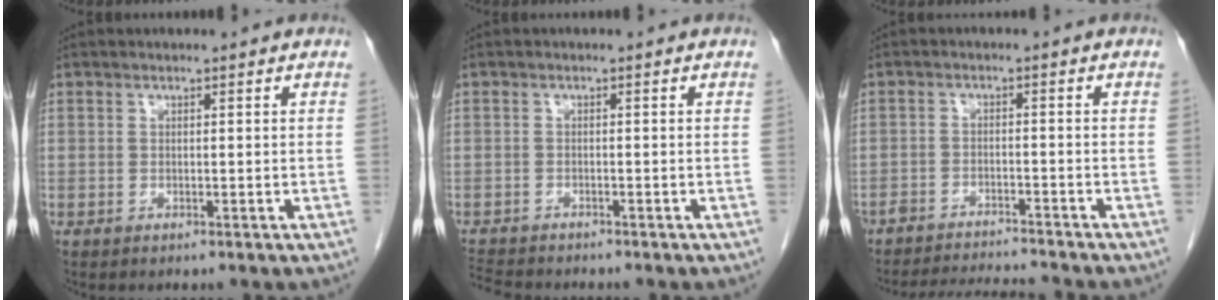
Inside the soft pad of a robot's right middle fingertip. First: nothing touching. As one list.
[{"total": 4.7, "force": [-4.5, 0.6, 1.2], "torque": [-0.026, -0.015, -0.077]}, {"total": 8.4, "force": [-8.2, 0.0, 1.8], "torque": [-0.020, -0.003, -0.130]}]